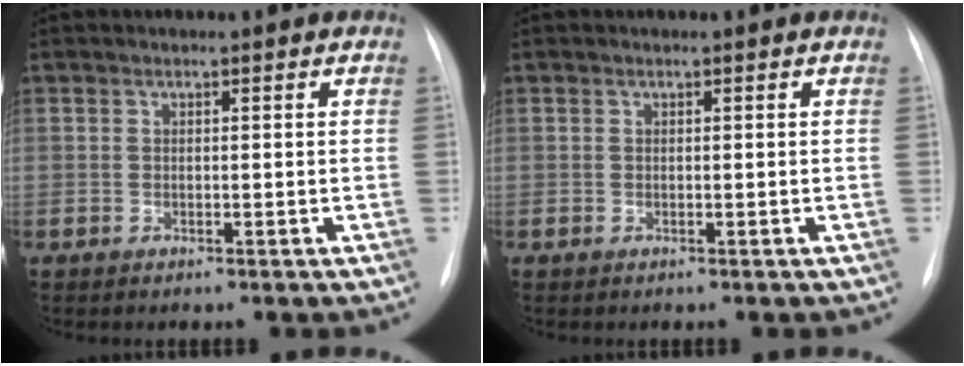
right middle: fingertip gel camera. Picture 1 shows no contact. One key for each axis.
{"total": 0.0}